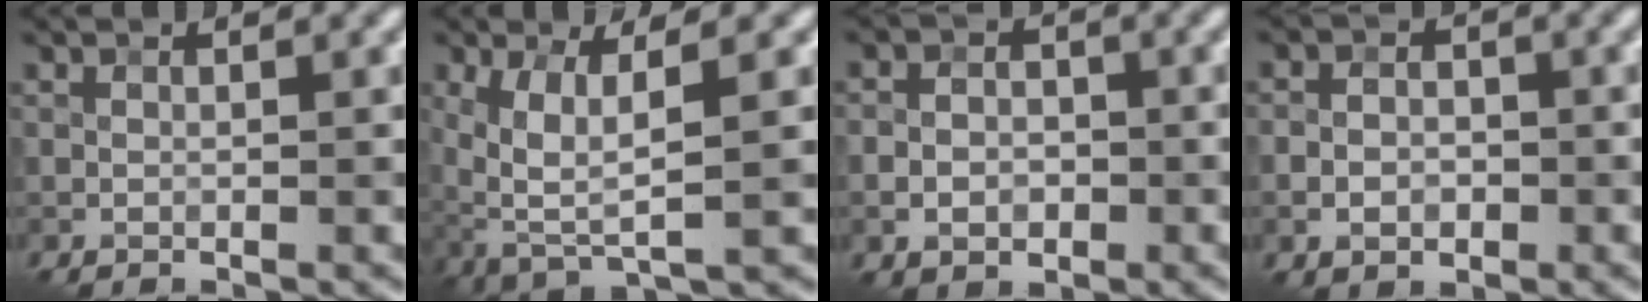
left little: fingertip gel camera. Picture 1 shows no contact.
{"total": 5.4, "force": [0.8, 2.1, 4.9], "torque": [-0.115, -0.009, 0.019]}
{"total": 3.2, "force": [-1.0, 2.5, 1.8], "torque": [-0.023, -0.001, -0.021]}
{"total": 2.9, "force": [-1.0, 2.2, 1.6], "torque": [-0.024, 0.000, -0.020]}